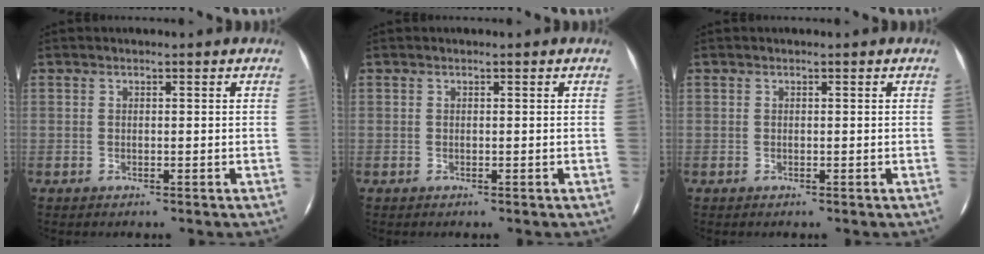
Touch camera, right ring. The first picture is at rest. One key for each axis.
{"total": 0.0}
{"total": 0.0}